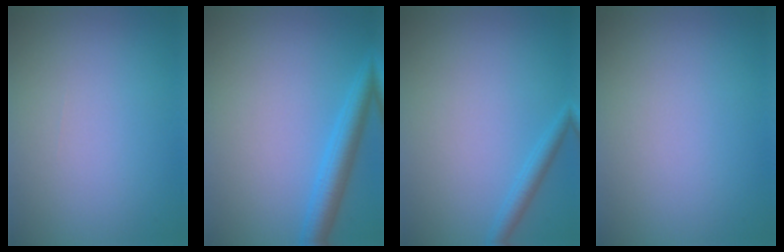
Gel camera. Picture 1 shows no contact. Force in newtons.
{"total": 3.5, "press": 3.5, "slide": 0.2}
{"total": 1.6, "press": 1.6, "slide": 0.1}
{"total": 0.0}